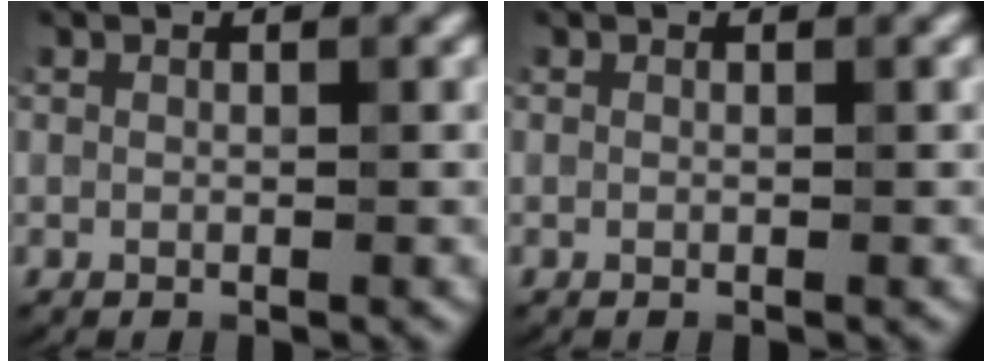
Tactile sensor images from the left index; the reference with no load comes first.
{"total": 0.0}